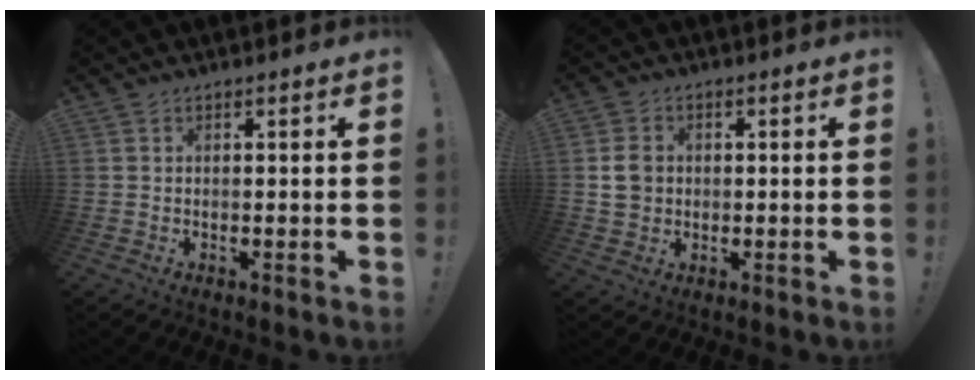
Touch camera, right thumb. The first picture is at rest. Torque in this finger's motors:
{"motor_torque": [0.27, -0.10, 0.23, -0.27, 0.04]}